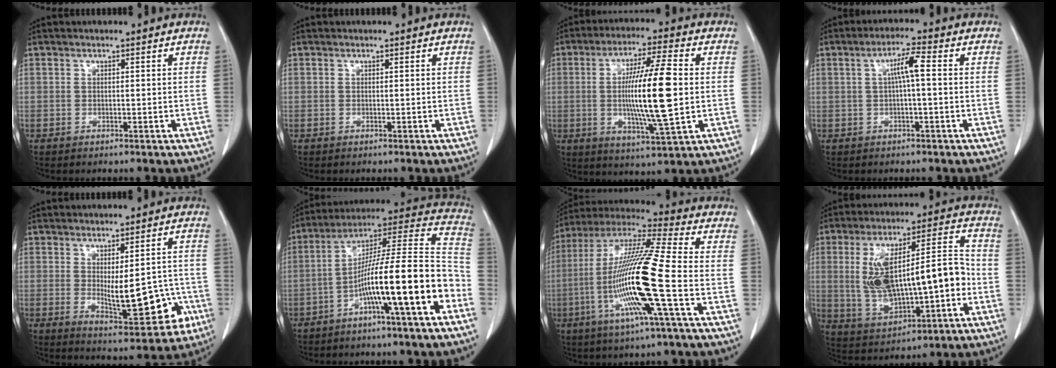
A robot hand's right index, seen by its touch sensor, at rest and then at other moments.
{"total": 0.0}
{"total": 13.8, "force": [0.0, 1.5, 13.7], "torque": [-0.246, 0.002, -0.002]}
{"total": 4.2, "force": [0.4, 0.2, 4.2], "torque": [-0.076, 0.012, 0.008]}
{"total": 10.9, "force": [-2.1, 3.8, 10.0], "torque": [-0.127, -0.001, -0.014]}
{"total": 17.9, "force": [-7.0, 0.2, 16.4], "torque": [-0.250, 0.021, -0.120]}
{"total": 18.3, "force": [-4.6, -0.3, 17.7], "torque": [-0.358, -0.011, -0.100]}
{"total": 17.2, "force": [-1.5, 5.4, 16.3], "torque": [-0.299, 0.031, -0.007]}